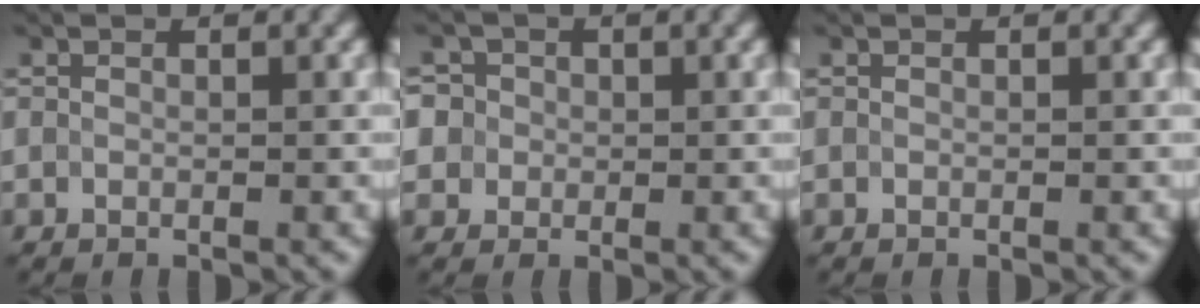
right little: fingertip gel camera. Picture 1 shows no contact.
{"total": 5.1, "force": [-0.2, 4.9, 1.4], "torque": [-0.030, 0.030, -0.042]}
{"total": 0.0}